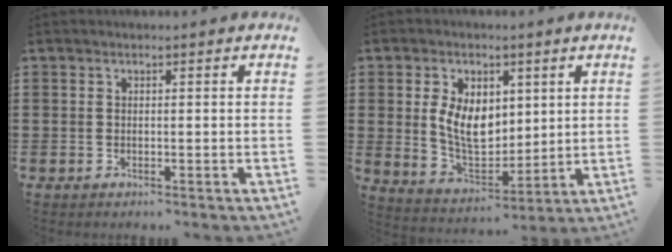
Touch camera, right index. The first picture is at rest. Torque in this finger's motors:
{"motor_torque": [1.23, 0.27, 0.98, 0.20]}